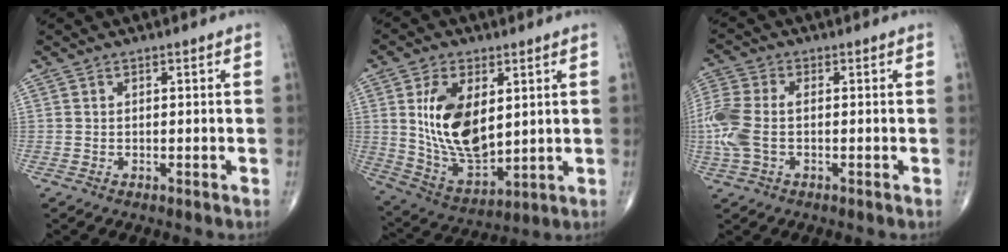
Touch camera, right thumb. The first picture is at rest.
{"total": 16.1, "force": [3.2, 8.9, 13.0], "torque": [-0.223, -0.021, 0.076]}
{"total": 9.7, "force": [-0.9, 5.6, 7.8], "torque": [-0.217, 0.017, -0.019]}